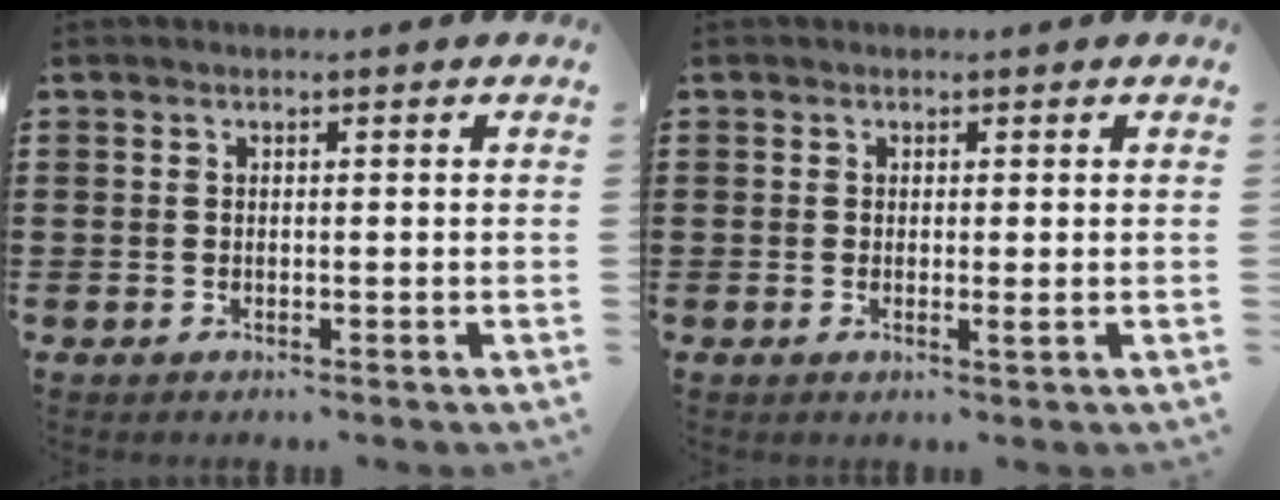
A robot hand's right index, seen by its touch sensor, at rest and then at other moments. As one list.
[{"total": 1.0, "force": [0.0, 0.0, 1.0], "torque": [-0.019, -0.005, 0.001]}]